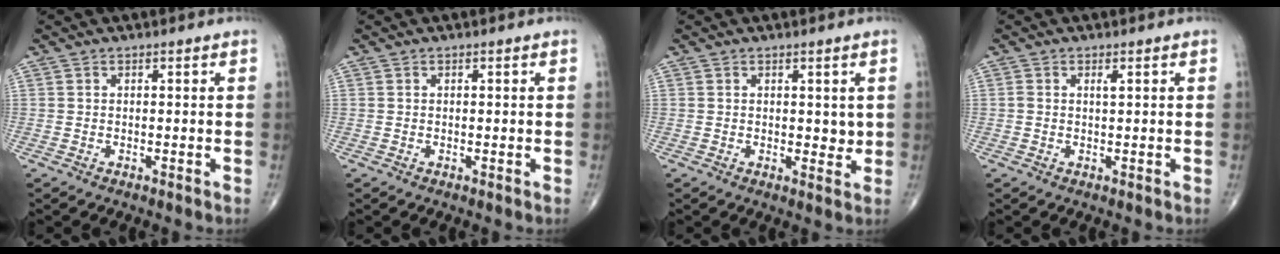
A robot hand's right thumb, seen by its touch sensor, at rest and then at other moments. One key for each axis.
{"total": 0.0}
{"total": 2.4, "fx": 0.6, "fy": 1.5, "fz": 1.8, "tx": -0.010, "ty": -0.008, "tz": 0.009}
{"total": 1.0, "fx": 0.3, "fy": 0.3, "fz": 0.9, "tx": -0.019, "ty": 0.003, "tz": 0.006}